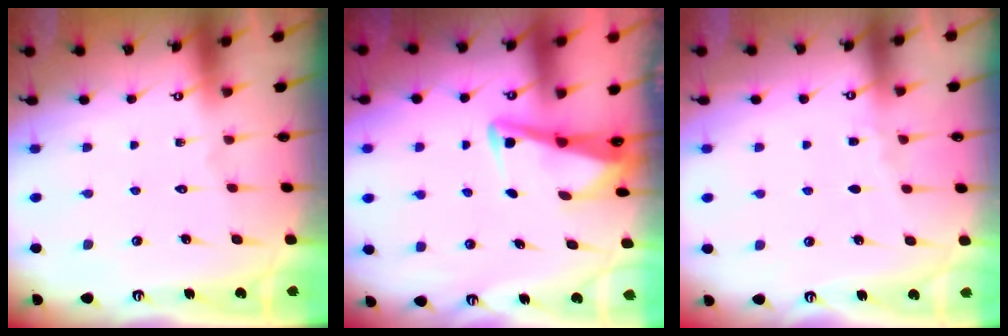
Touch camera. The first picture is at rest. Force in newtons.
{"total": 3.3, "press": 3.3, "slide": 0.3}
{"total": 2.9, "press": 2.8, "slide": 0.5}